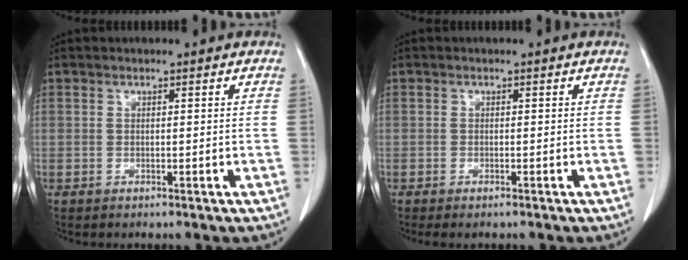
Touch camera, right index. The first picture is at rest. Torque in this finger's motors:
{"motor_torque": [0.19, -0.17, 0.08, 0.02]}